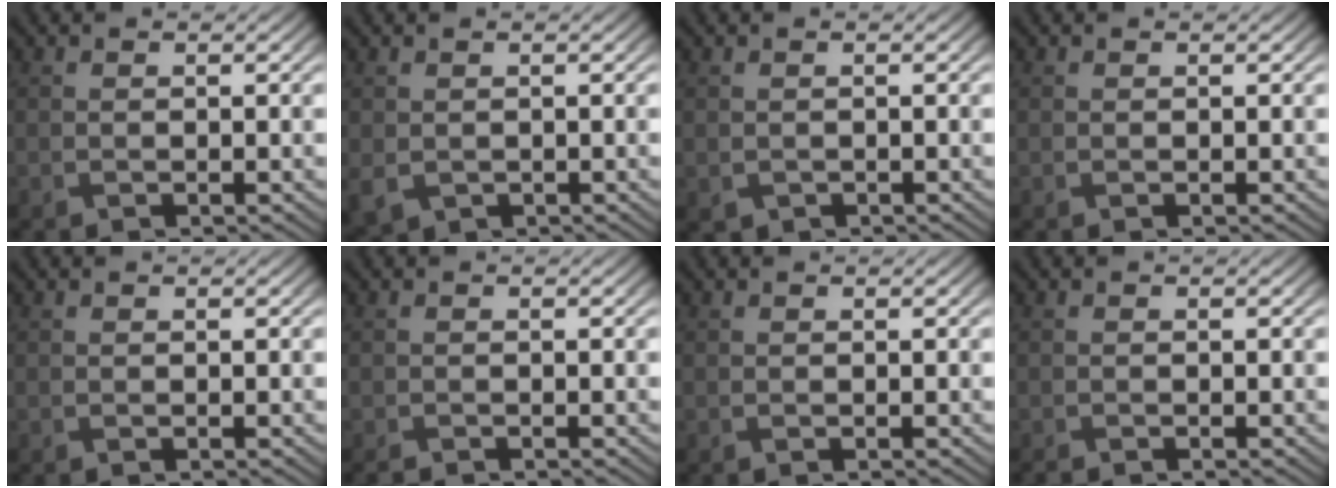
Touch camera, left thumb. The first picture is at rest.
{"total": 2.0, "force": [-0.2, 1.7, 1.0], "torque": [-0.035, -0.012, 0.000]}
{"total": 0.8, "force": [-0.3, 0.7, 0.2], "torque": [-0.009, -0.009, -0.002]}
{"total": 0.0}
{"total": 0.0}
{"total": 1.0, "force": [-1.0, 0.1, 0.2], "torque": [-0.002, -0.003, -0.019]}
{"total": 0.0}
{"total": 0.7, "force": [-0.7, 0.0, 0.1], "torque": [-0.001, -0.002, -0.015]}